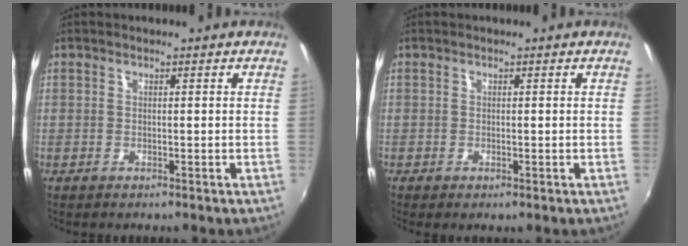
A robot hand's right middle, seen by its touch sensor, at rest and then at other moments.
{"total": 0.6, "force": [-0.2, 0.0, 0.6], "torque": [-0.009, -0.001, -0.003]}